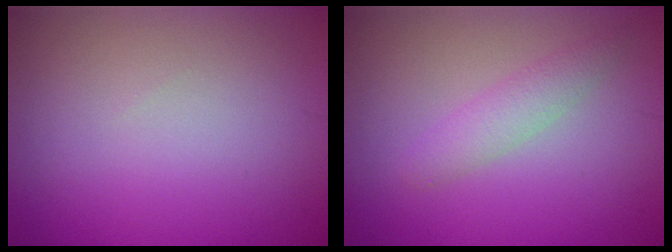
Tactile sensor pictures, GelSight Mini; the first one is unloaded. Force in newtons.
{"total": 2.0, "press": 2.0, "slide": 0.1}